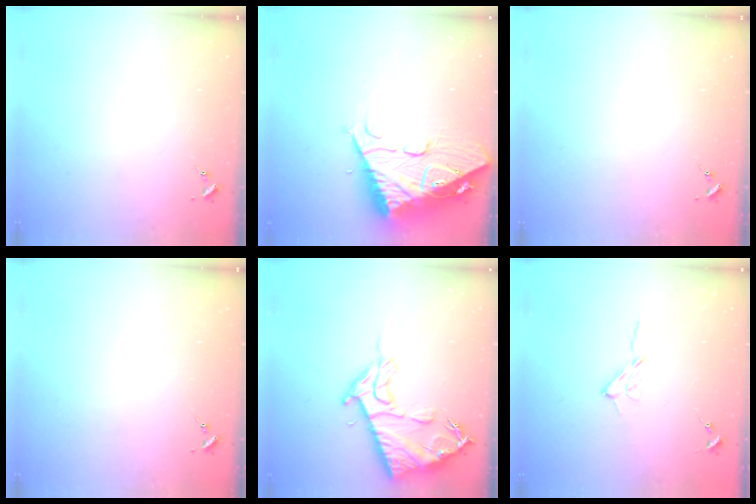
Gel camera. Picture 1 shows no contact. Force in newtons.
{"total": 21.1, "press": 21.0, "slide": 2.0}
{"total": 0.0}
{"total": 0.0}
{"total": 15.5, "press": 15.5, "slide": 1.2}
{"total": 5.3, "press": 5.3, "slide": 0.7}